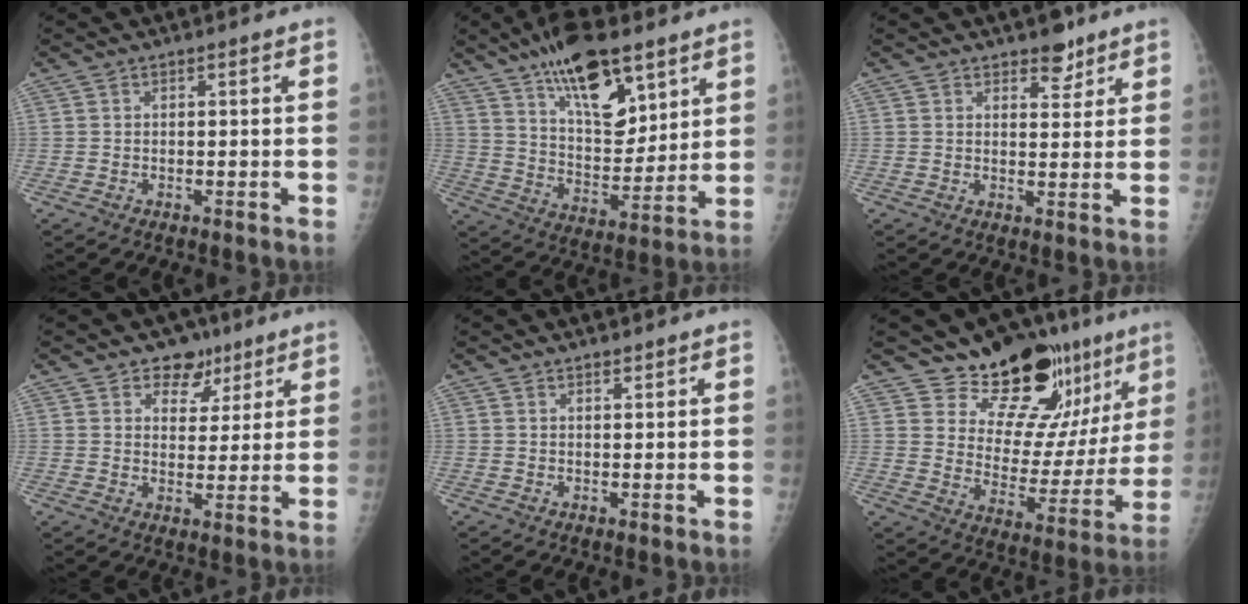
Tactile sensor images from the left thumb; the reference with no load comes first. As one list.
[{"total": 18.1, "force": [11.1, 7.8, 11.9], "torque": [-0.156, -0.061, 0.193]}, {"total": 4.2, "force": [3.1, 2.2, 1.8], "torque": [0.000, -0.019, 0.044]}, {"total": 7.0, "force": [4.5, 4.9, 2.0], "torque": [0.006, -0.019, 0.067]}, {"total": 1.4, "force": [1.2, 0.4, 0.6], "torque": [-0.004, -0.006, 0.018]}, {"total": 18.0, "force": [14.2, 7.6, 8.2], "torque": [-0.056, -0.117, 0.203]}]